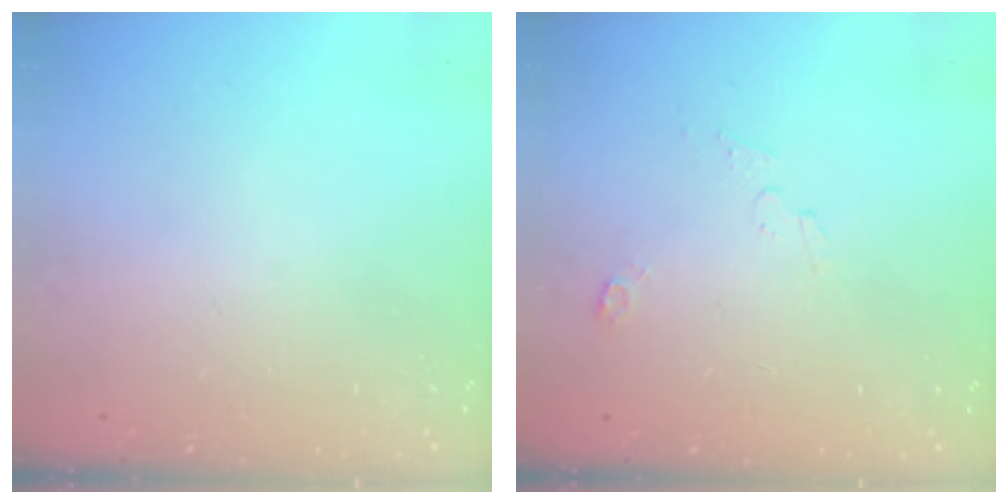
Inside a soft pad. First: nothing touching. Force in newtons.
{"total": 2.4, "press": 2.4, "slide": 0.3}